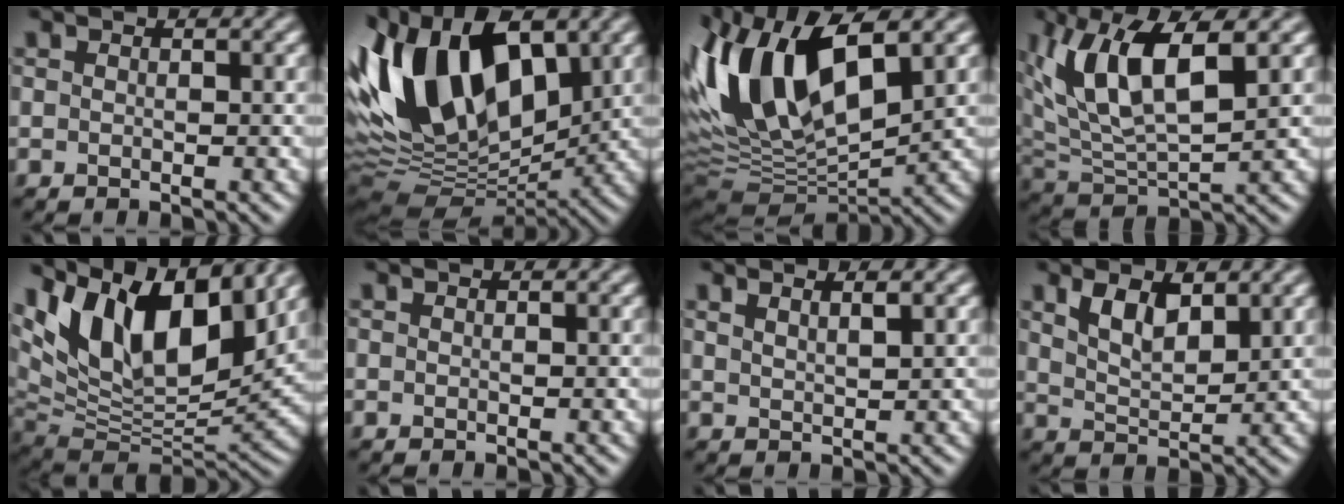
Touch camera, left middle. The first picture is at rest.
{"total": 13.1, "force": [3.1, 7.8, 10.0], "torque": [-0.199, 0.017, 0.046]}
{"total": 13.0, "force": [3.2, 6.4, 10.8], "torque": [-0.214, 0.010, 0.048]}
{"total": 8.1, "force": [3.4, 3.3, 6.6], "torque": [-0.132, 0.003, 0.059]}
{"total": 13.2, "force": [6.7, 6.1, 9.6], "torque": [-0.168, 0.022, 0.114]}
{"total": 0.0}
{"total": 1.4, "force": [0.9, 0.4, 1.0], "torque": [0.000, 0.003, 0.005]}
{"total": 3.2, "force": [1.8, 1.3, 2.3], "torque": [-0.046, 0.000, 0.035]}